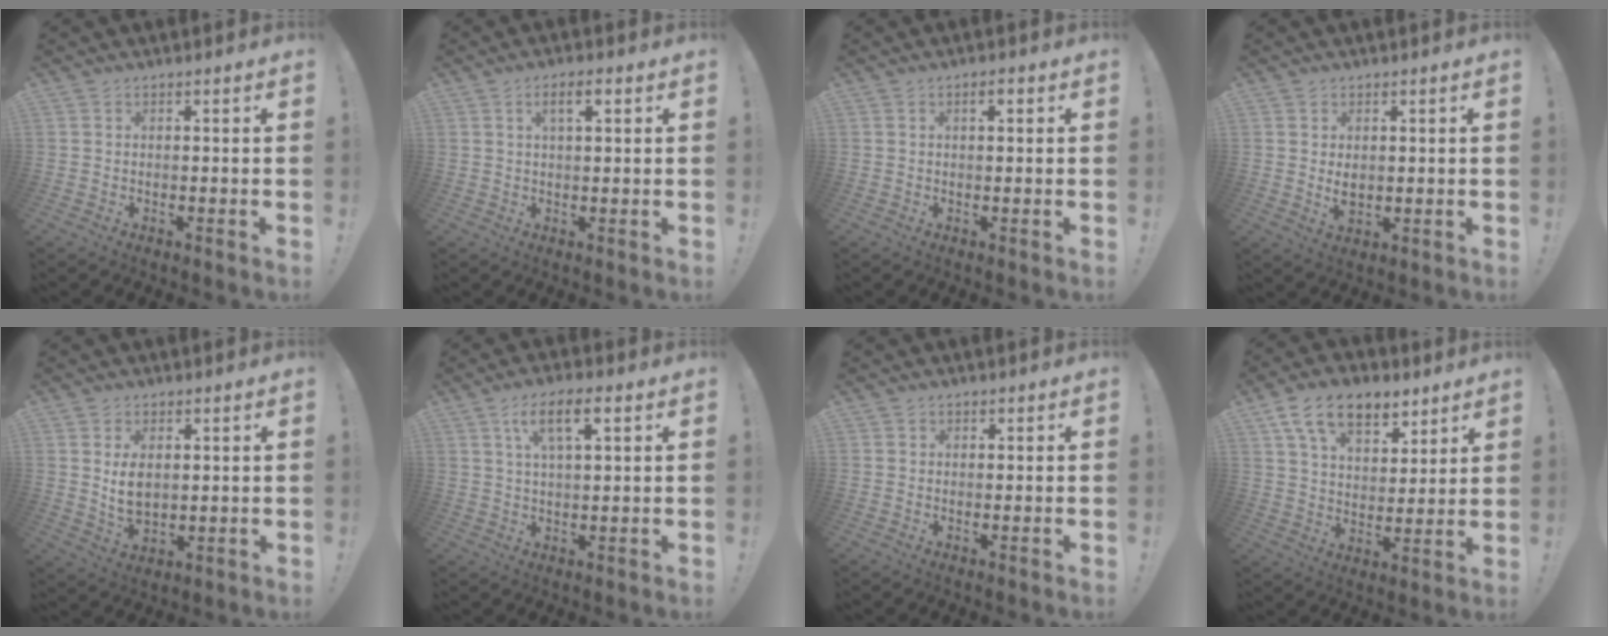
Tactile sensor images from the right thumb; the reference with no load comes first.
{"total": 4.1, "force": [1.7, 1.0, 3.6], "torque": [-0.060, 0.000, 0.024]}
{"total": 2.1, "force": [0.9, 0.5, 1.8], "torque": [-0.023, 0.000, 0.010]}
{"total": 3.8, "force": [0.6, 2.7, 2.7], "torque": [-0.040, -0.006, 0.009]}
{"total": 7.1, "force": [1.7, 4.8, 4.9], "torque": [-0.078, -0.011, 0.028]}
{"total": 8.4, "force": [3.7, 2.6, 7.1], "torque": [-0.116, -0.002, 0.061]}
{"total": 0.8, "force": [0.5, 0.6, 0.1], "torque": [0.004, -0.002, 0.009]}
{"total": 14.8, "force": [8.9, 8.5, 8.2], "torque": [-0.131, -0.042, 0.164]}